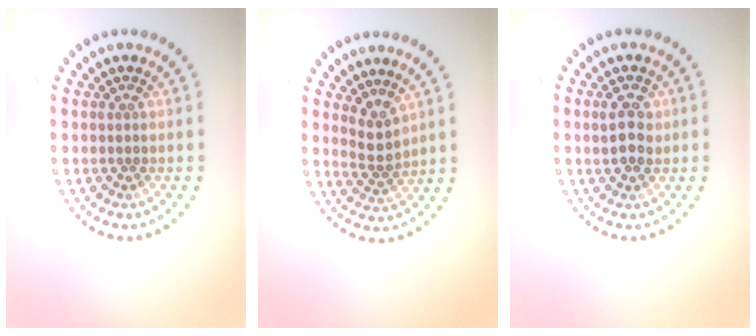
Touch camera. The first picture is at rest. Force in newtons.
{"total": 2.1, "press": 1.6, "slide": 1.4}
{"total": 2.6, "press": 2.5, "slide": 0.4}